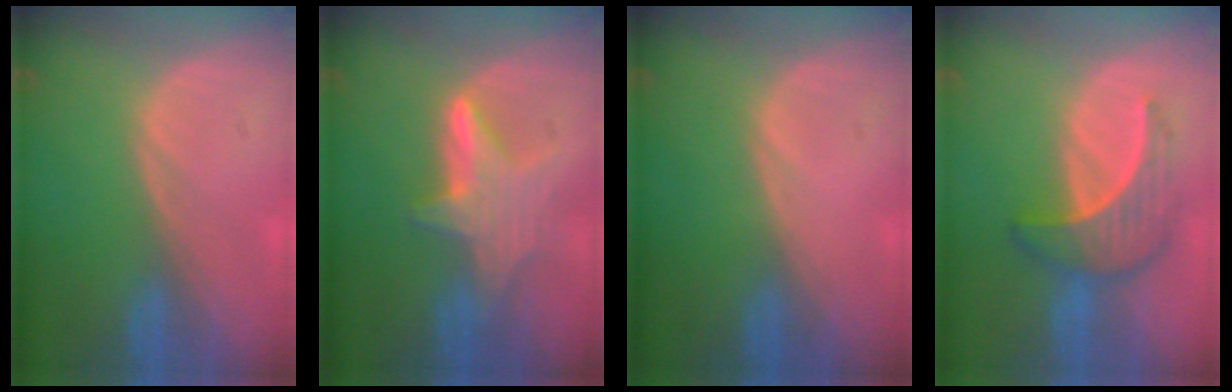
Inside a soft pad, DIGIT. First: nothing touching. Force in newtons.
{"total": 6.1, "press": 6.1, "slide": 0.1}
{"total": 0.0}
{"total": 6.6, "press": 6.5, "slide": 1.2}